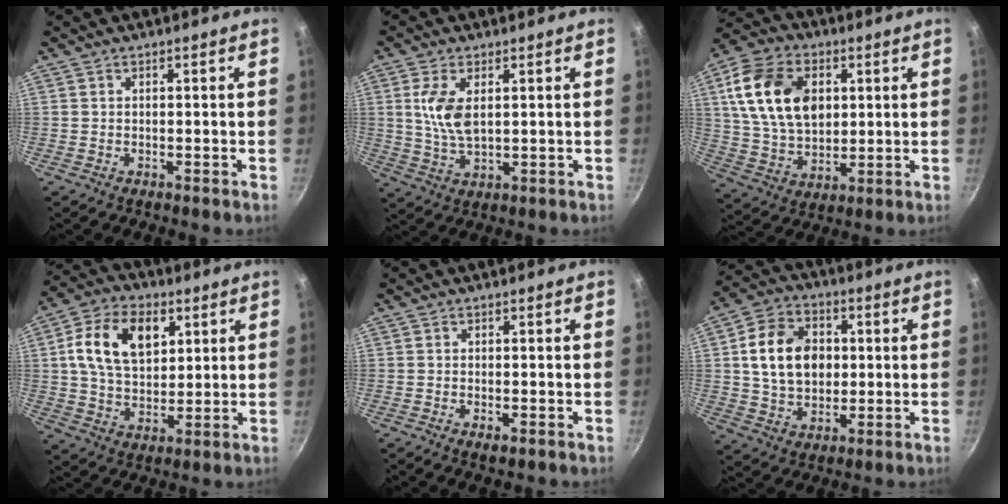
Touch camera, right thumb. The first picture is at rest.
{"total": 7.4, "force": [1.7, 3.7, 6.2], "torque": [-0.121, -0.009, 0.037]}
{"total": 18.2, "force": [4.4, 12.5, 12.5], "torque": [-0.213, -0.004, 0.081]}
{"total": 14.5, "force": [4.4, 9.5, 10.1], "torque": [-0.158, -0.003, 0.069]}
{"total": 1.9, "force": [-0.8, 0.8, 1.5], "torque": [-0.029, -0.002, -0.015]}
{"total": 14.2, "force": [1.6, 10.6, 9.3], "torque": [-0.141, 0.010, 0.024]}